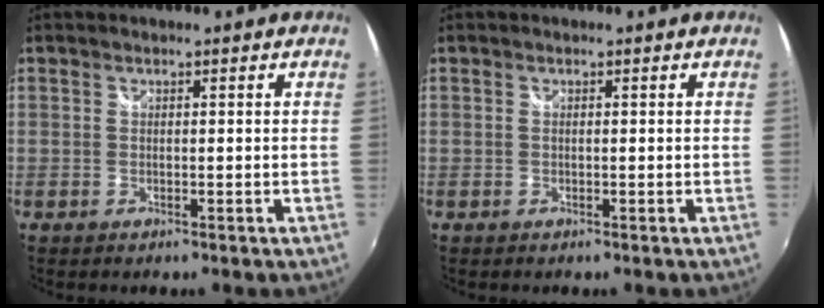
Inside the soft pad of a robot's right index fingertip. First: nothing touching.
{"total": 0.0}